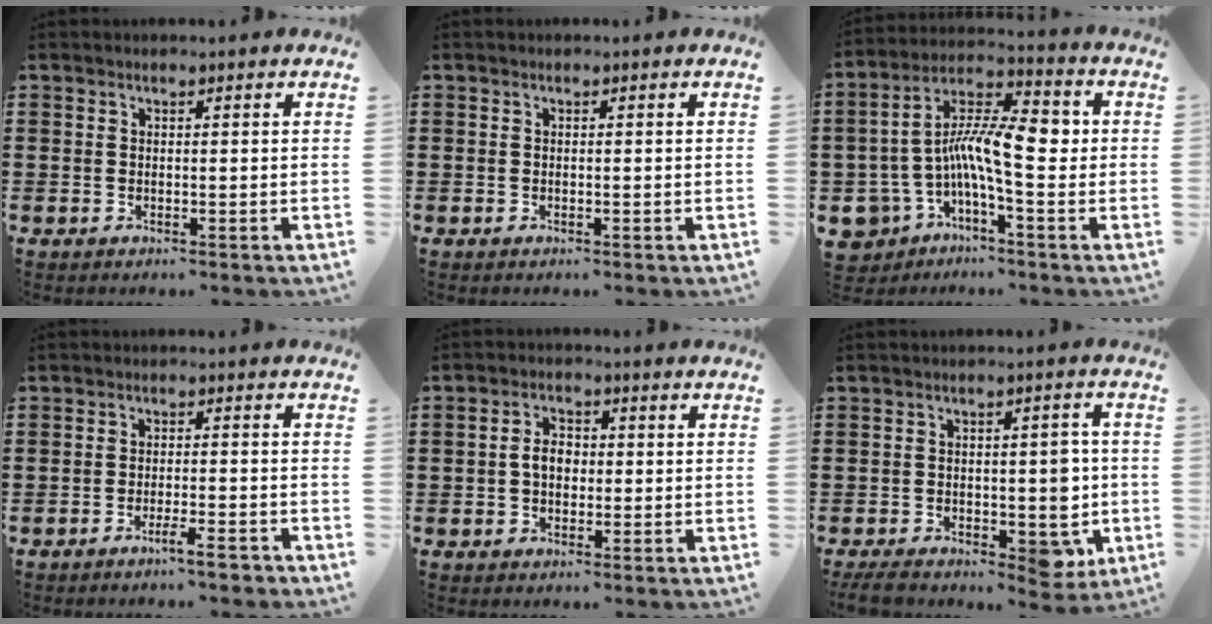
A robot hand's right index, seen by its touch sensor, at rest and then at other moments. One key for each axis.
{"total": 0.0}
{"total": 12.7, "fx": -0.1, "fy": 5.6, "fz": 11.4, "tx": -0.225, "ty": 0.002, "tz": 0.001}
{"total": 3.6, "fx": -2.9, "fy": 0.0, "fz": 2.2, "tx": -0.034, "ty": -0.002, "tz": -0.050}
{"total": 3.2, "fx": -0.3, "fy": 2.2, "fz": 2.4, "tx": -0.048, "ty": 0.008, "tz": -0.007}
{"total": 7.3, "fx": -2.4, "fy": 4.1, "fz": 5.6, "tx": -0.075, "ty": 0.009, "tz": -0.040}